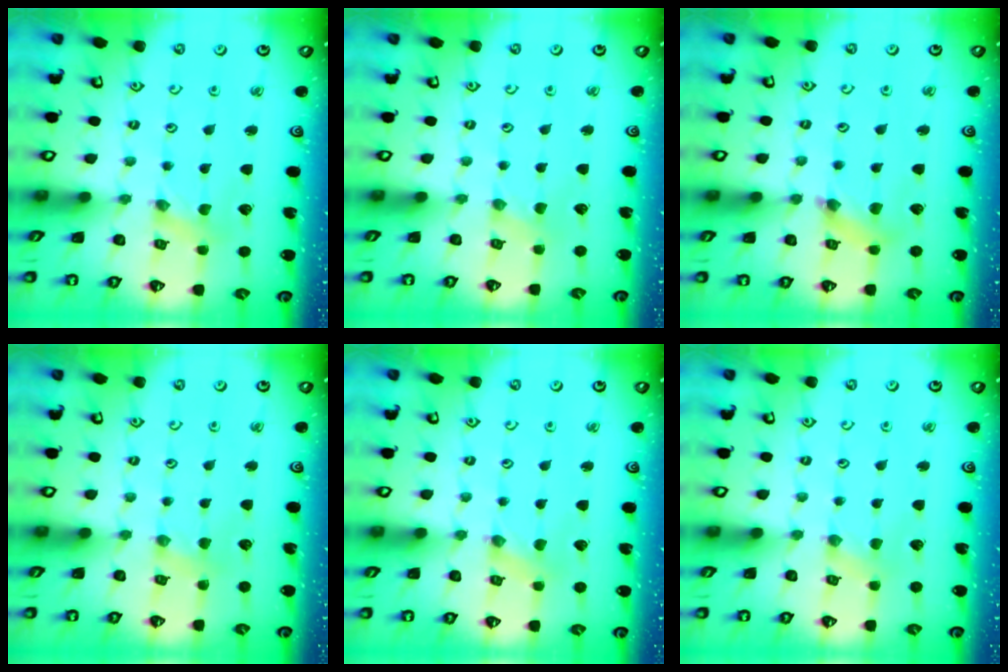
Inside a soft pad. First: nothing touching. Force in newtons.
{"total": 0.0}
{"total": 4.2, "press": 4.2, "slide": 0.5}
{"total": 2.5, "press": 2.4, "slide": 0.4}
{"total": 0.0}
{"total": 1.4, "press": 1.4, "slide": 0.3}